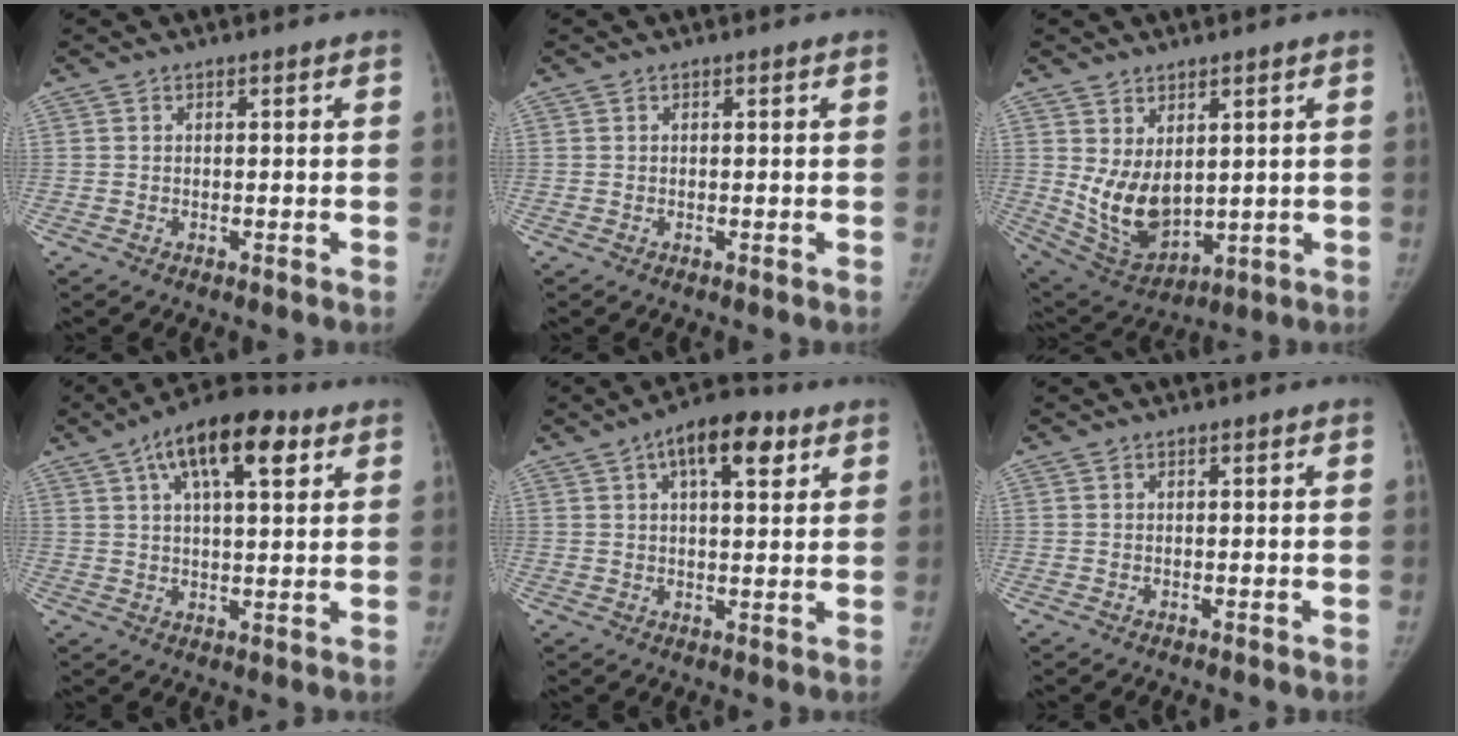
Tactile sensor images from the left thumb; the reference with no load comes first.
{"total": 0.0}
{"total": 10.6, "force": [1.8, 6.4, 8.2], "torque": [-0.128, -0.026, 0.060]}
{"total": 14.2, "force": [6.6, 5.8, 11.2], "torque": [-0.158, 0.000, 0.097]}
{"total": 10.6, "force": [4.9, 4.6, 8.2], "torque": [-0.102, 0.000, 0.069]}
{"total": 0.0}